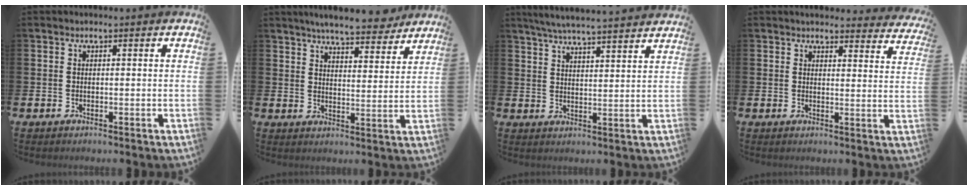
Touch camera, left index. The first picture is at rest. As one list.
[{"total": 6.9, "force": [6.5, 0.8, 2.0], "torque": [-0.044, -0.035, 0.113]}, {"total": 5.7, "force": [5.5, -0.3, 1.4], "torque": [-0.047, -0.030, 0.097]}, {"total": 3.5, "force": [3.4, 0.6, 0.1], "torque": [0.000, -0.024, 0.059]}]